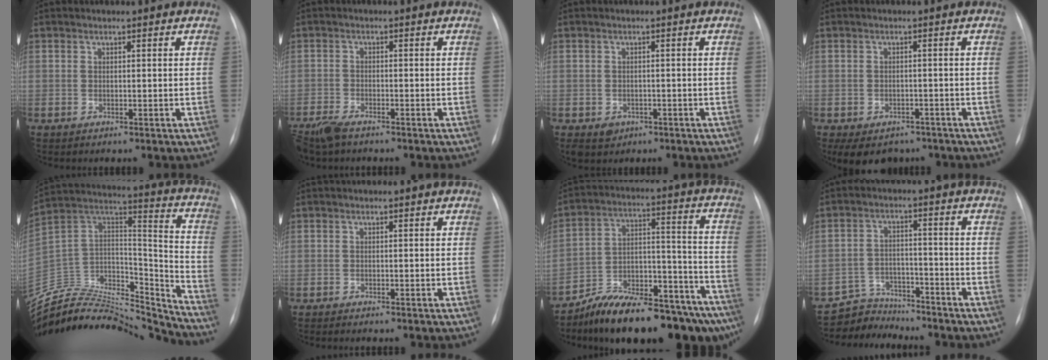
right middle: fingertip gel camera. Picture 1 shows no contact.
{"total": 4.7, "force": [-3.9, 1.3, 2.4], "torque": [-0.050, -0.013, -0.068]}
{"total": 3.0, "force": [-1.3, 2.6, 0.7], "torque": [-0.008, 0.001, -0.009]}
{"total": 8.6, "force": [-6.2, 5.3, 2.8], "torque": [-0.048, 0.003, -0.076]}
{"total": 26.1, "force": [-25.2, 4.2, 5.1], "torque": [-0.112, 0.037, -0.407]}
{"total": 1.2, "force": [-1.0, 0.0, 0.7], "torque": [-0.008, -0.002, -0.011]}
{"total": 22.4, "force": [-18.1, 6.5, 11.4], "torque": [-0.113, 0.051, -0.279]}
{"total": 7.0, "force": [-6.7, 1.7, -1.1], "torque": [0.017, 0.019, -0.117]}